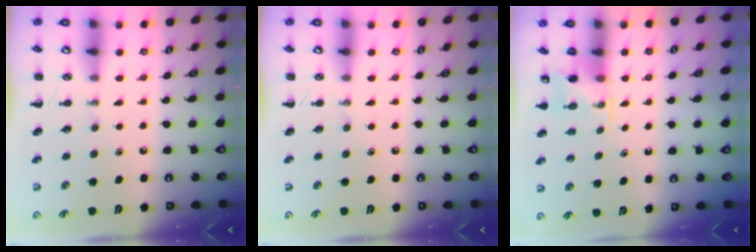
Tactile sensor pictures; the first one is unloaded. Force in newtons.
{"total": 0.0}
{"total": 3.2, "press": 2.9, "slide": 1.3}